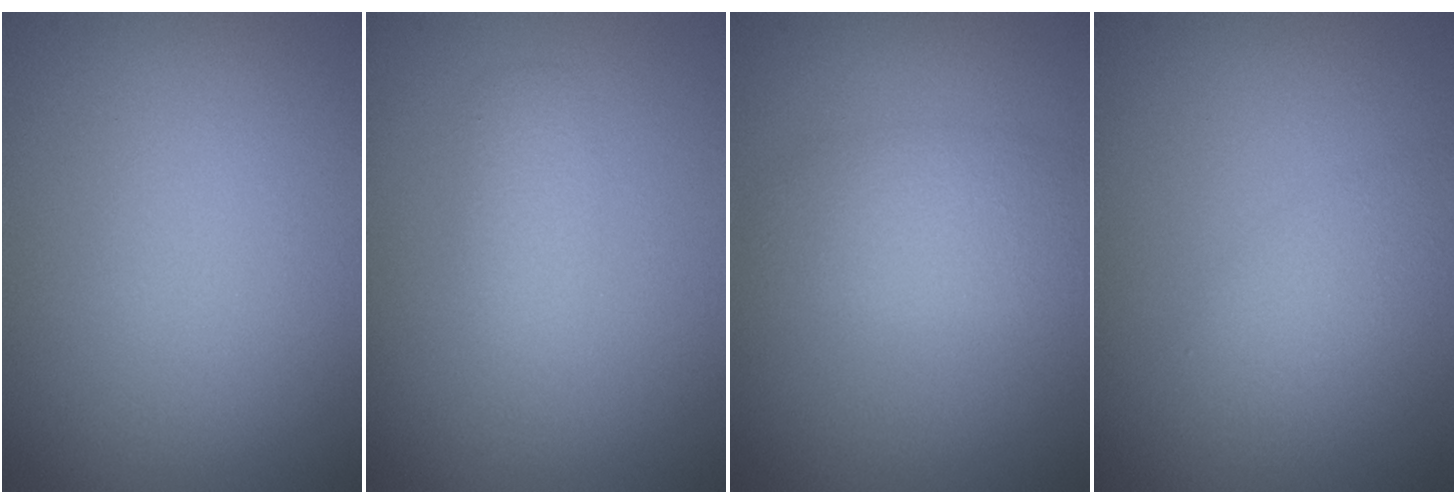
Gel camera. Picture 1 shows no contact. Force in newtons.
{"total": 1.4, "press": 1.4, "slide": 0.0}
{"total": 2.8, "press": 2.8, "slide": 0.1}
{"total": 2.2, "press": 2.2, "slide": 0.1}